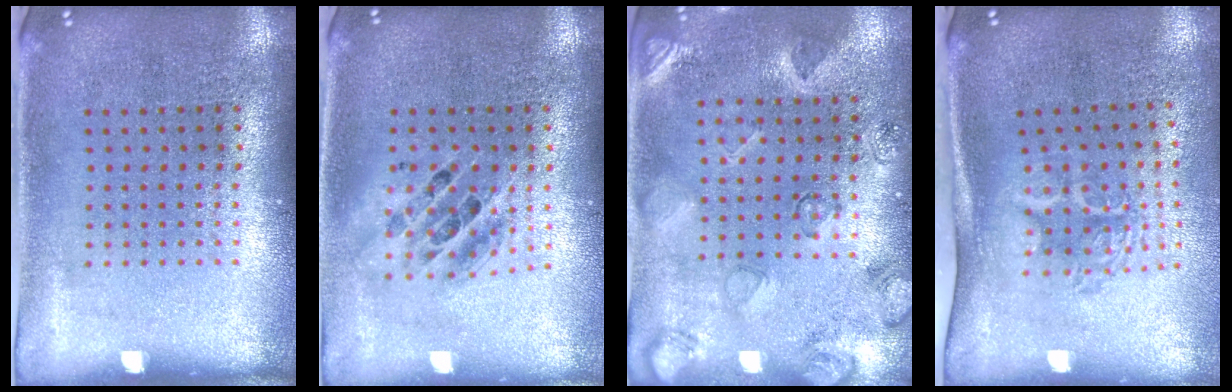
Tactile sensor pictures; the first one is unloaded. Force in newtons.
{"total": 1.4, "press": 1.3, "slide": 0.7}
{"total": 2.5, "press": 1.9, "slide": 1.6}
{"total": 1.8, "press": 1.3, "slide": 1.3}